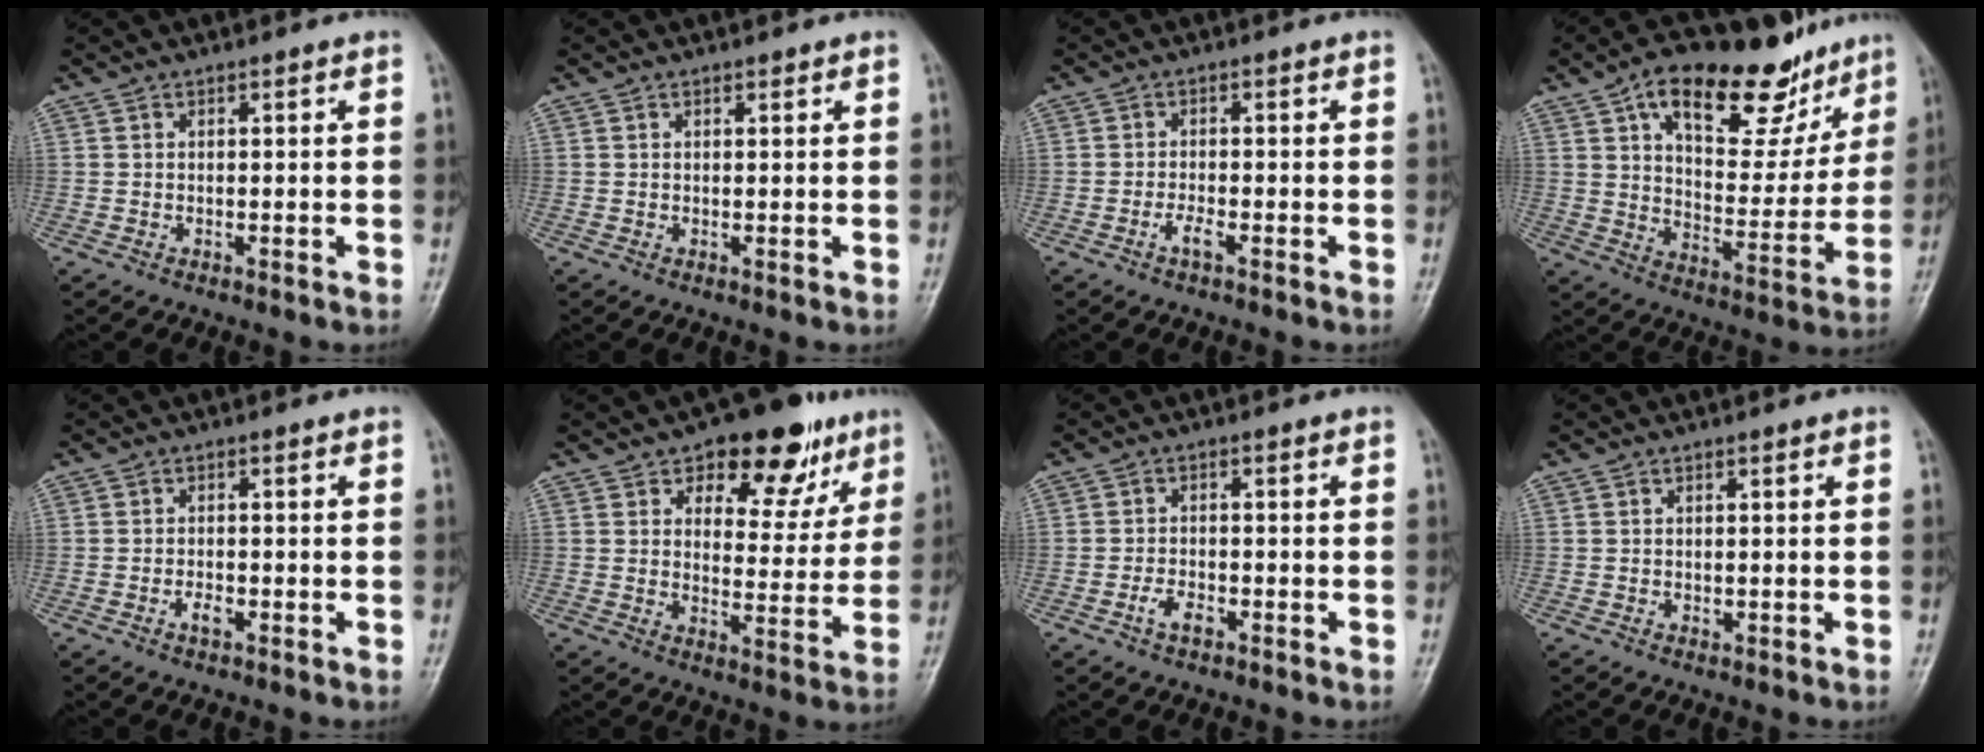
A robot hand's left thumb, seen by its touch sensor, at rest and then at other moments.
{"total": 0.6, "force": [0.4, 0.3, 0.2], "torque": [-0.003, -0.003, 0.006]}
{"total": 2.1, "force": [-1.2, 0.6, 1.6], "torque": [-0.034, 0.005, -0.025]}
{"total": 23.6, "force": [14.3, 11.0, 15.3], "torque": [-0.176, -0.034, 0.223]}
{"total": 1.9, "force": [-0.9, 1.0, 1.4], "torque": [-0.024, 0.004, -0.015]}
{"total": 14.7, "force": [8.8, 8.0, 8.7], "torque": [-0.055, -0.033, 0.123]}
{"total": 2.9, "force": [-1.5, 1.5, 2.0], "torque": [-0.037, 0.011, -0.028]}
{"total": 0.6, "force": [0.0, 0.5, 0.3], "torque": [-0.006, -0.001, 0.002]}